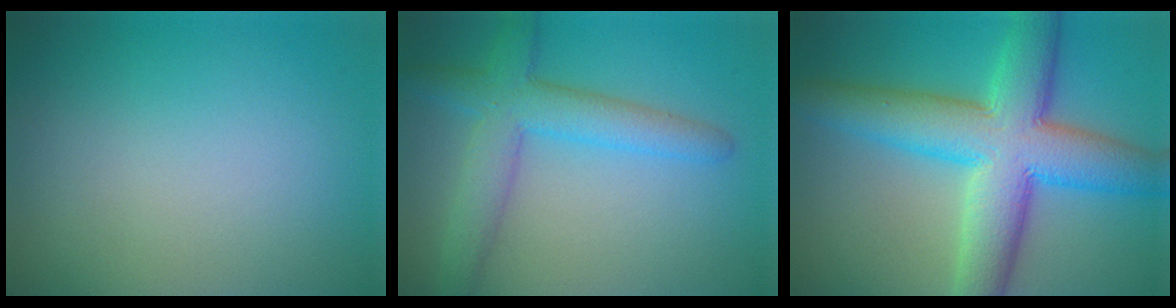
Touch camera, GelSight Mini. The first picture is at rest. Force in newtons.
{"total": 4.9, "press": 4.9, "slide": 0.3}
{"total": 10.2, "press": 10.2, "slide": 0.2}